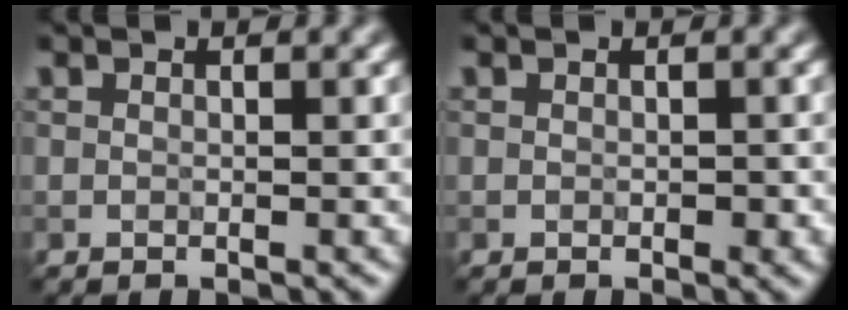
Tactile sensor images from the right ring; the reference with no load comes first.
{"total": 0.9, "force": [-0.1, 0.6, 0.6], "torque": [-0.009, -0.004, -0.002]}